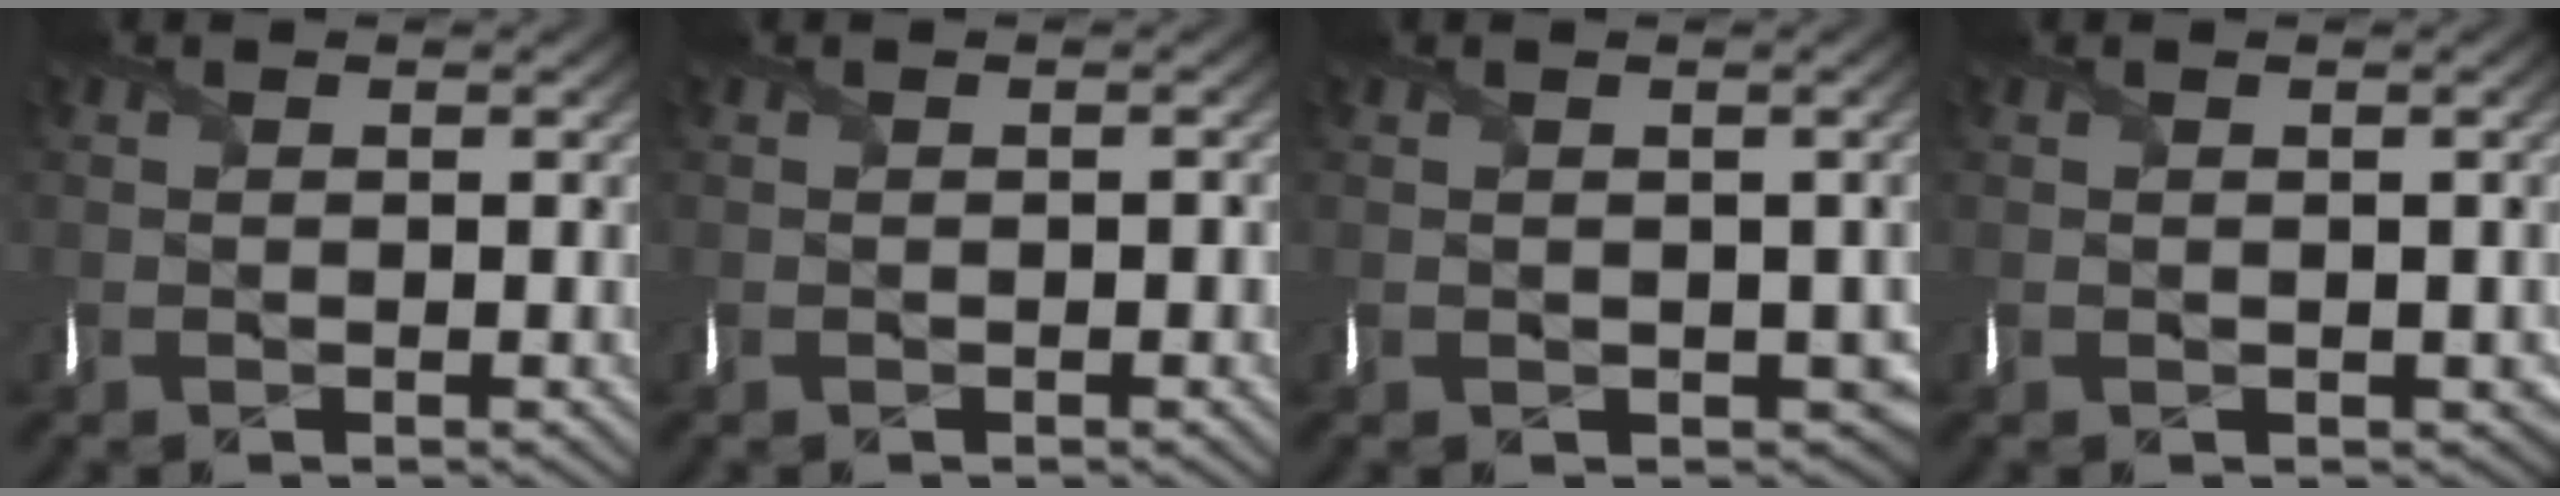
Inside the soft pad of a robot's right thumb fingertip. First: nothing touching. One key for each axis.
{"total": 0.9, "fx": -0.4, "fy": 0.6, "fz": 0.6, "tx": -0.010, "ty": -0.003, "tz": -0.006}
{"total": 4.3, "fx": -0.5, "fy": 3.5, "fz": 2.5, "tx": -0.041, "ty": -0.026, "tz": 0.000}
{"total": 1.6, "fx": 0.0, "fy": 1.5, "fz": 0.6, "tx": -0.013, "ty": -0.010, "tz": 0.000}